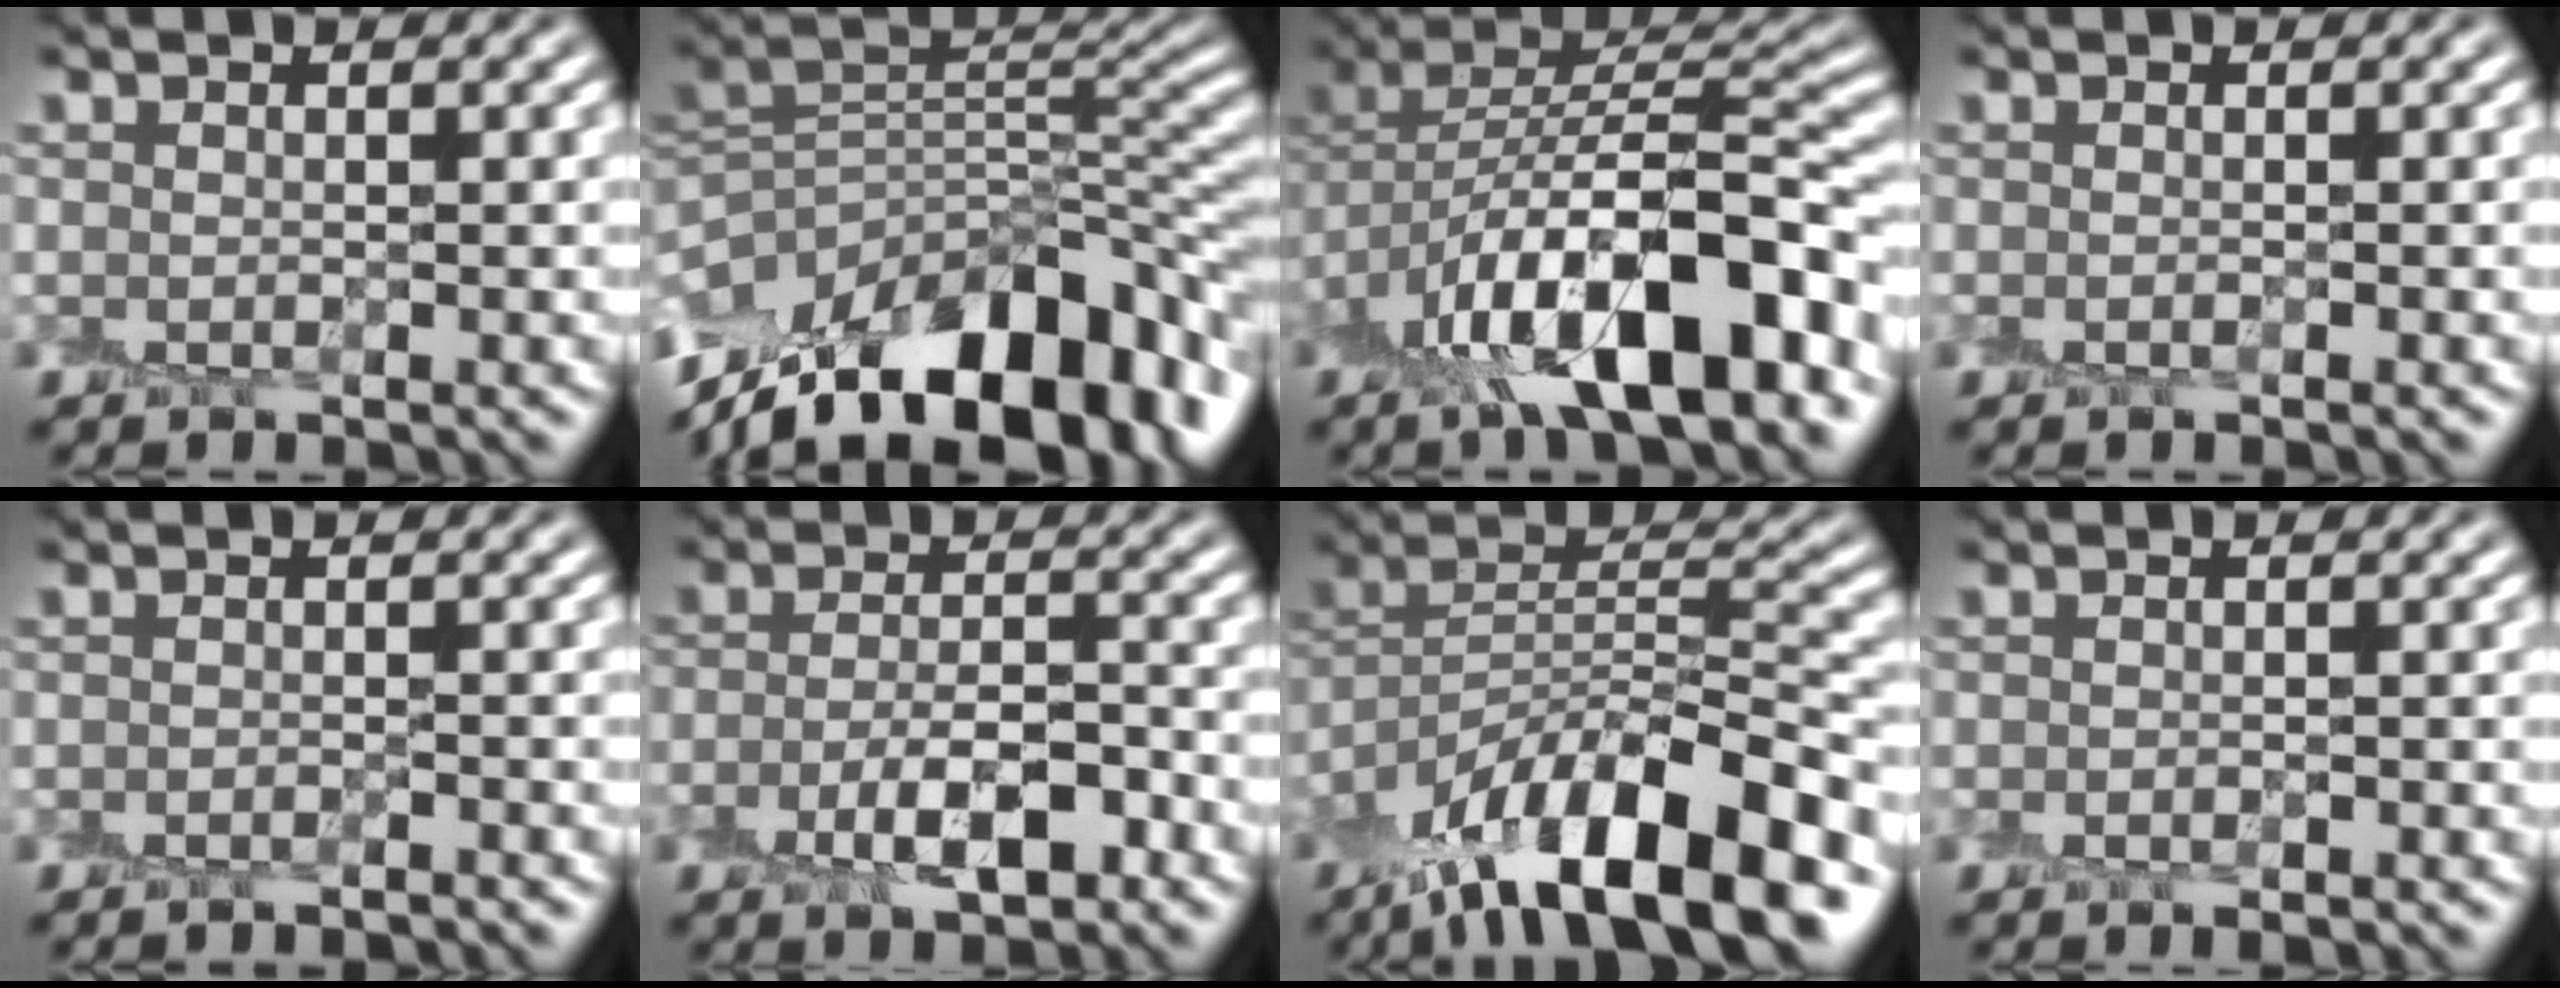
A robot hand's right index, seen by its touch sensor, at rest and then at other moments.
{"total": 15.3, "force": [-9.6, 7.1, 9.5], "torque": [-0.169, 0.024, -0.164]}
{"total": 13.7, "force": [-6.0, 6.0, 10.8], "torque": [-0.160, 0.003, -0.104]}
{"total": 0.8, "force": [-0.2, 0.2, 0.7], "torque": [-0.006, -0.007, -0.010]}
{"total": 1.0, "force": [-0.9, 0.0, 0.6], "torque": [0.000, -0.003, -0.019]}
{"total": 4.6, "force": [-1.9, 1.7, 3.8], "torque": [-0.074, 0.002, -0.035]}
{"total": 14.4, "force": [-9.5, 4.2, 9.9], "torque": [-0.160, 0.026, -0.167]}
{"total": 1.0, "force": [-0.3, 0.0, 0.9], "torque": [-0.015, -0.004, -0.008]}